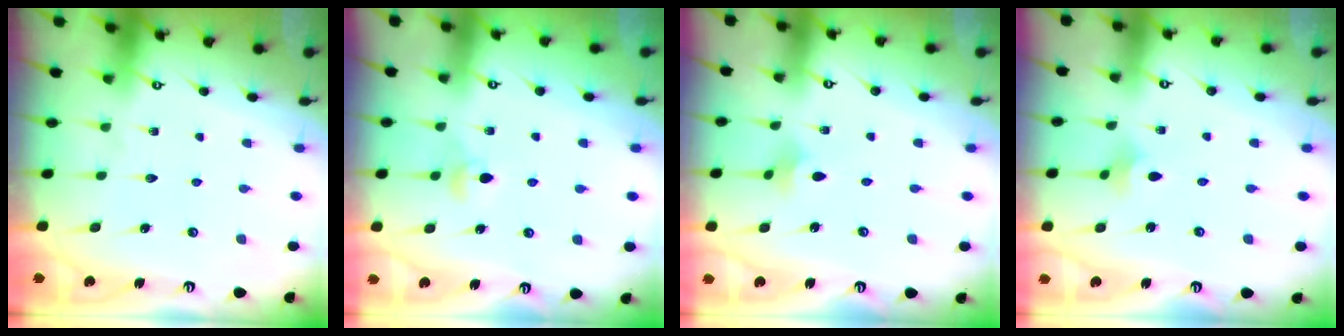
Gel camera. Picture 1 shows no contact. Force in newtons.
{"total": 4.4, "press": 4.3, "slide": 0.8}
{"total": 2.1, "press": 2.1, "slide": 0.4}
{"total": 2.6, "press": 2.5, "slide": 0.5}